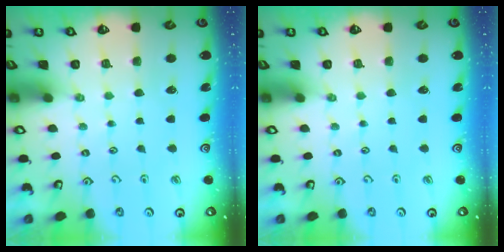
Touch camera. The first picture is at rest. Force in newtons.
{"total": 0.0}